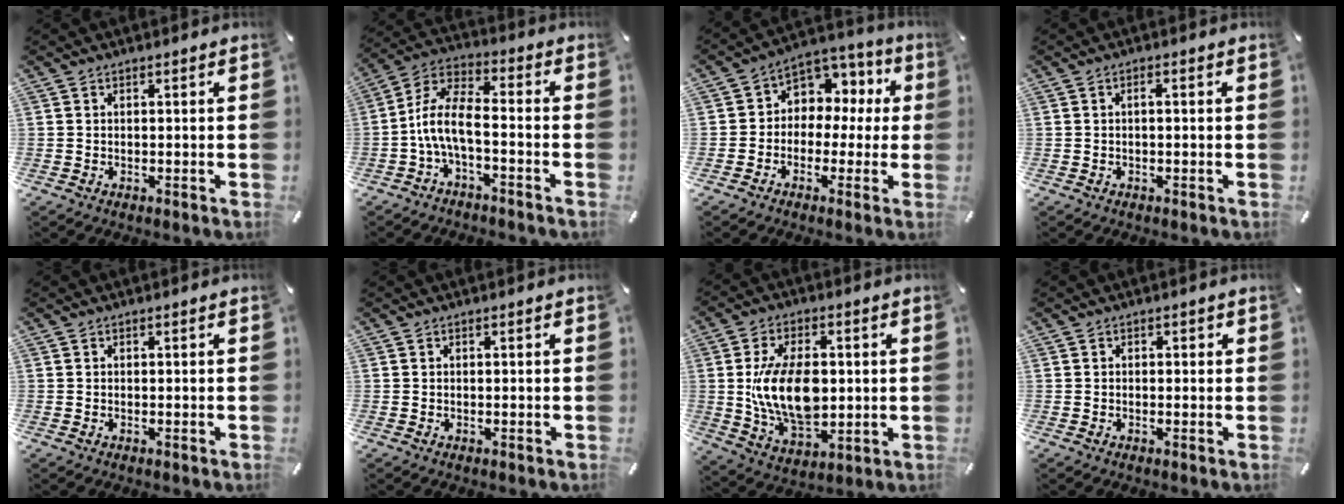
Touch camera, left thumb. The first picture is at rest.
{"total": 8.8, "force": [-3.4, 3.3, 7.4], "torque": [-0.164, -0.008, -0.068]}
{"total": 8.0, "force": [0.8, 7.4, 3.1], "torque": [-0.048, -0.008, 0.017]}
{"total": 1.4, "force": [-0.1, 0.3, 1.4], "torque": [-0.024, 0.002, -0.003]}
{"total": 0.0}
{"total": 0.0}
{"total": 16.0, "force": [0.5, 10.1, 12.5], "torque": [-0.245, -0.006, 0.009]}
{"total": 0.5, "force": [-0.1, 0.5, 0.3], "torque": [-0.005, 0.003, -0.003]}